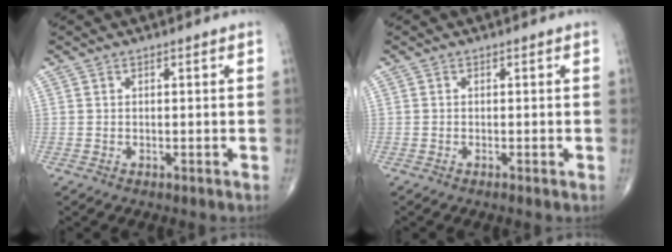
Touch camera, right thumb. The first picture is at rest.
{"total": 0.7, "force": [-0.3, 0.1, 0.6], "torque": [-0.016, -0.002, -0.008]}